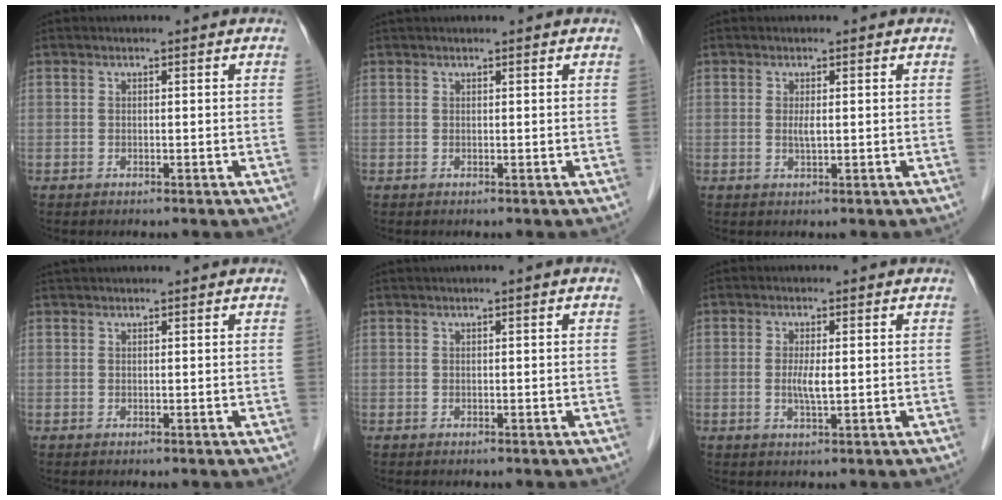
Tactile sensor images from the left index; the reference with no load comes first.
{"total": 1.4, "force": [1.3, 0.1, 0.5], "torque": [-0.007, 0.026, 0.025]}
{"total": 1.3, "force": [0.1, 0.2, 1.3], "torque": [-0.031, -0.002, 0.003]}
{"total": 2.6, "force": [2.4, 0.0, 0.8], "torque": [-0.007, 0.032, 0.042]}
{"total": 0.9, "force": [0.4, -0.1, 0.7], "torque": [-0.017, 0.008, 0.012]}
{"total": 2.6, "force": [0.0, 0.4, 2.6], "torque": [-0.057, -0.005, 0.001]}